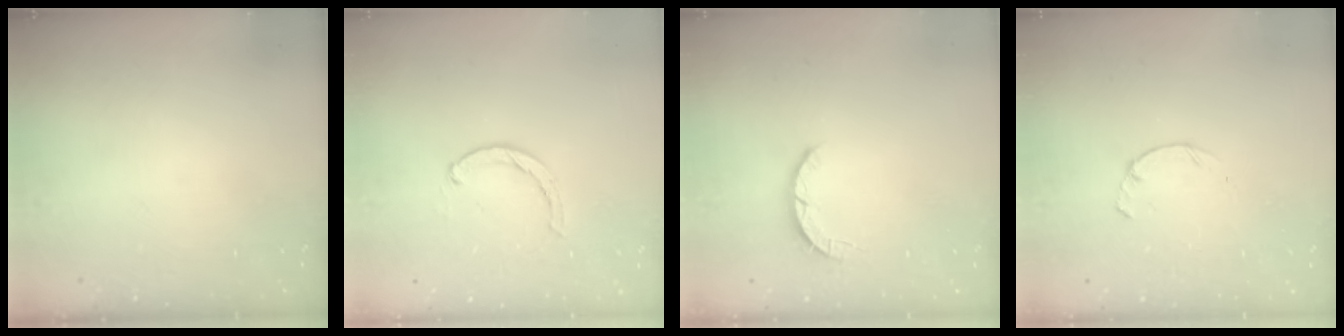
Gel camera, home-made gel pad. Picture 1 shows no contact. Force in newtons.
{"total": 1.7, "press": 1.6, "slide": 0.3}
{"total": 2.5, "press": 2.4, "slide": 0.4}
{"total": 1.7, "press": 1.6, "slide": 0.4}